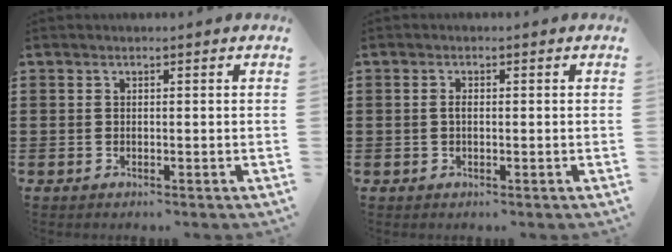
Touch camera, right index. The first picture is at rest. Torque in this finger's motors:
{"motor_torque": [0.31, 0.28, 0.17, 0.04]}